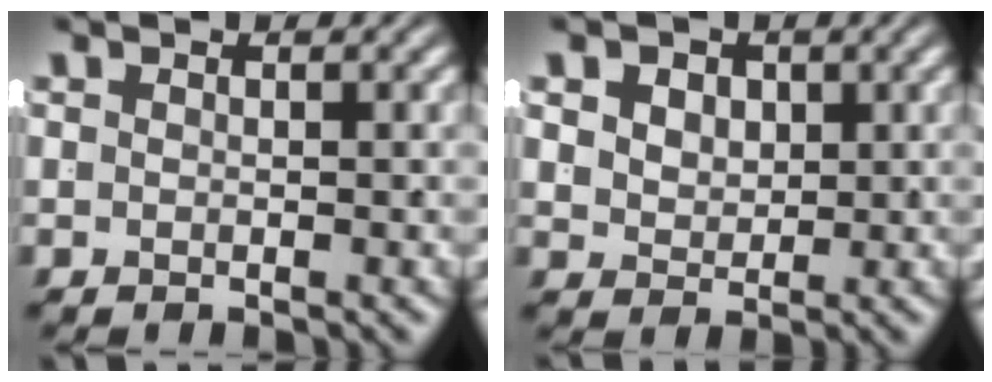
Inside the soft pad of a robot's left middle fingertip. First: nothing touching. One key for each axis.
{"total": 2.8, "fx": 1.3, "fy": 2.0, "fz": 1.5, "tx": -0.027, "ty": -0.013, "tz": 0.034}